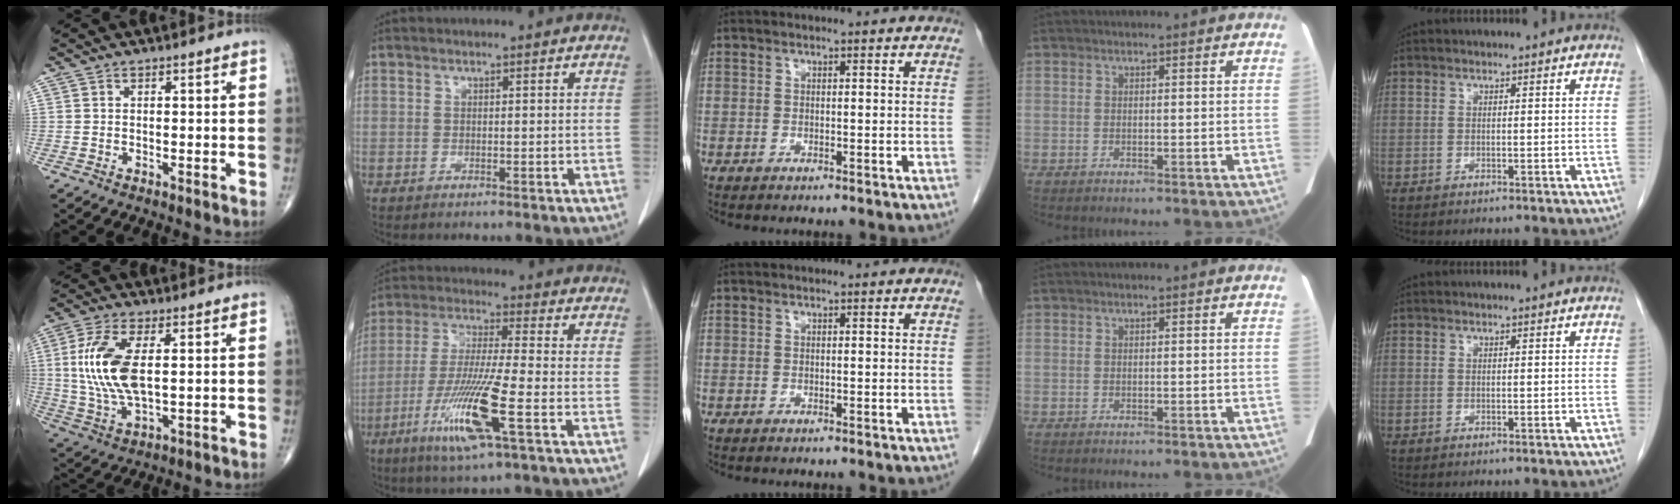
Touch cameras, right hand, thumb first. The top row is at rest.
{"thumb": {"total": 12.8, "force": [1.7, 5.7, 11.4], "torque": [-0.248, -0.006, 0.039]}, "index": {"total": 12.8, "force": [-5.3, 0.0, 11.7], "torque": [-0.240, -0.025, -0.102]}}